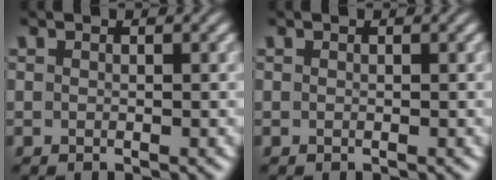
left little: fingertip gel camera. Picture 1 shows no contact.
{"total": 0.0}